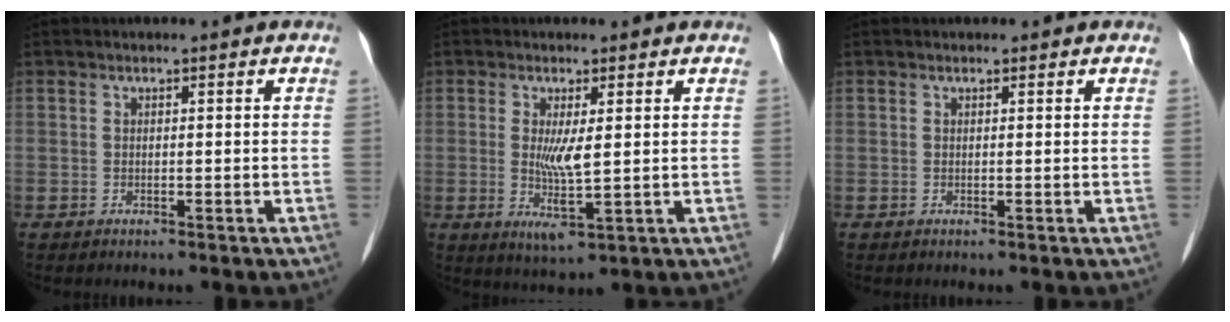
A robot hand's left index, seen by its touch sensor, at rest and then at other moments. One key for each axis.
{"total": 4.8, "fx": 0.4, "fy": 0.7, "fz": 4.7, "tx": -0.092, "ty": -0.013, "tz": 0.011}
{"total": 0.8, "fx": 0.7, "fy": 0.5, "fz": 0.2, "tx": -0.005, "ty": 0.003, "tz": 0.008}